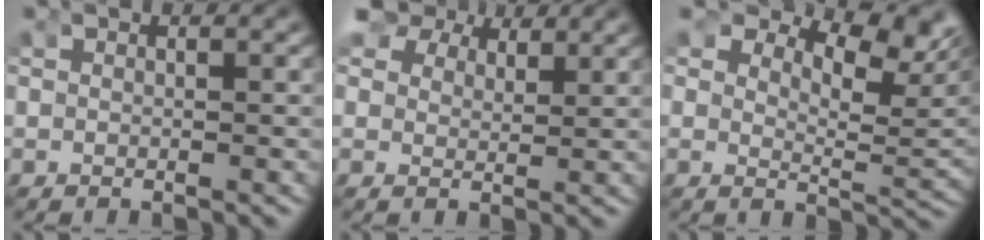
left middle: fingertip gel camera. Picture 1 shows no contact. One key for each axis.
{"total": 7.0, "fx": 5.2, "fy": 3.4, "fz": 3.2, "tx": -0.052, "ty": 0.006, "tz": 0.081}
{"total": 8.2, "fx": 4.9, "fy": 3.4, "fz": 5.7, "tx": -0.065, "ty": 0.002, "tz": 0.065}